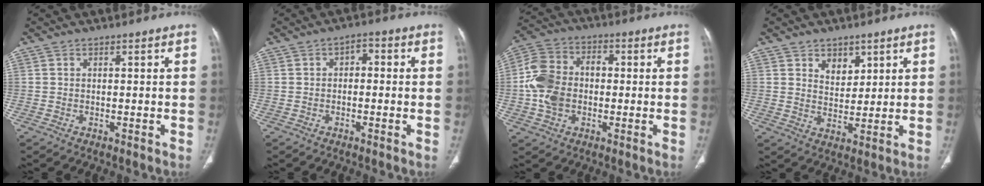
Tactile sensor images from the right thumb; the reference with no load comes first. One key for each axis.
{"total": 2.8, "fx": 0.0, "fy": 1.9, "fz": 2.0, "tx": -0.017, "ty": 0.012, "tz": -0.011}
{"total": 11.6, "fx": -1.0, "fy": 8.7, "fz": 7.7, "tx": -0.145, "ty": 0.030, "tz": -0.026}
{"total": 5.3, "fx": 2.9, "fy": 3.6, "fz": 2.6, "tx": -0.016, "ty": -0.023, "tz": 0.054}